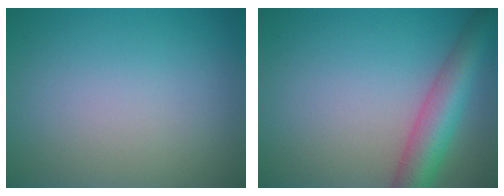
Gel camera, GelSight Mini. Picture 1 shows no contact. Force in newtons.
{"total": 5.9, "press": 5.9, "slide": 0.2}